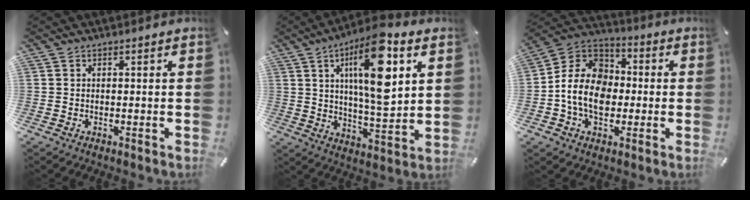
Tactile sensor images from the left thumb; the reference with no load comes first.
{"total": 18.4, "force": [6.8, 6.3, 15.9], "torque": [-0.277, -0.020, 0.099]}
{"total": 13.0, "force": [-2.9, 10.4, 7.2], "torque": [-0.170, 0.019, -0.057]}